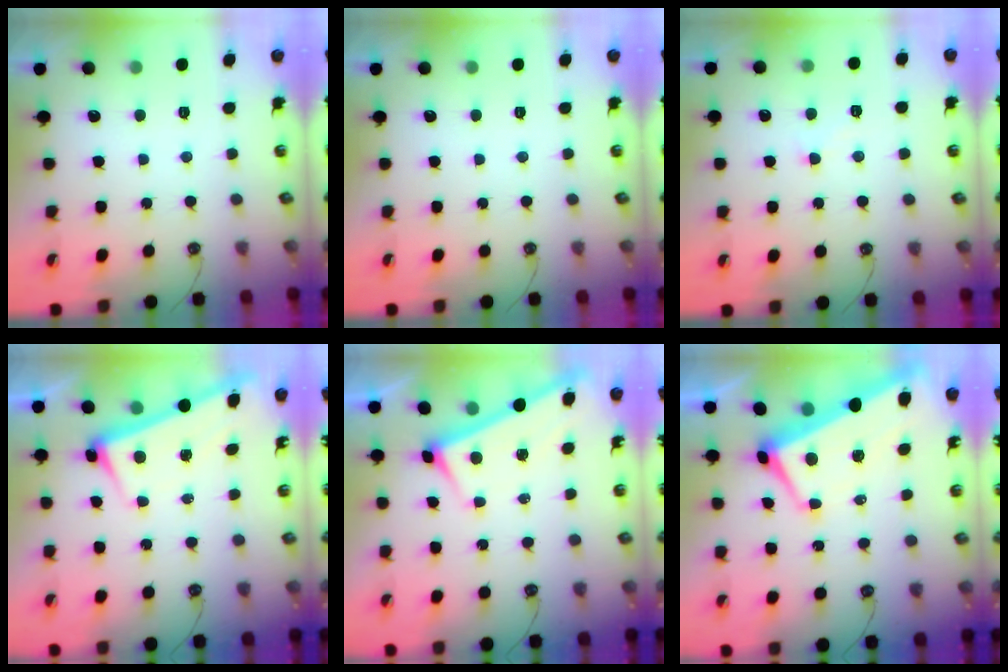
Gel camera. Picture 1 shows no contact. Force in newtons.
{"total": 0.0}
{"total": 1.8, "press": 1.7, "slide": 0.5}
{"total": 2.6, "press": 2.5, "slide": 1.0}
{"total": 3.0, "press": 3.0, "slide": 0.2}
{"total": 1.7, "press": 1.0, "slide": 1.3}